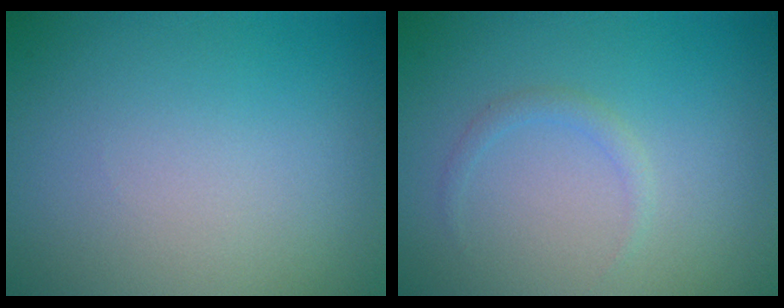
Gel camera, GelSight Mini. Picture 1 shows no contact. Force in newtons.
{"total": 0.9, "press": 0.9, "slide": 0.1}